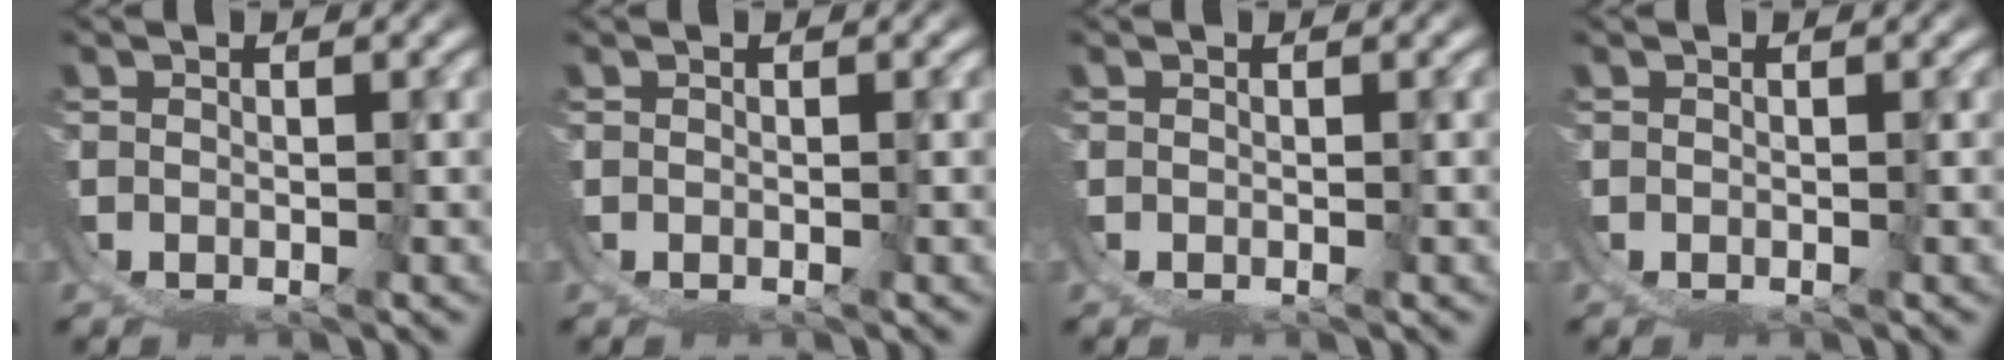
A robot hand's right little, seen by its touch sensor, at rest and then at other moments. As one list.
[{"total": 0.0}, {"total": 0.0}, {"total": 0.0}]